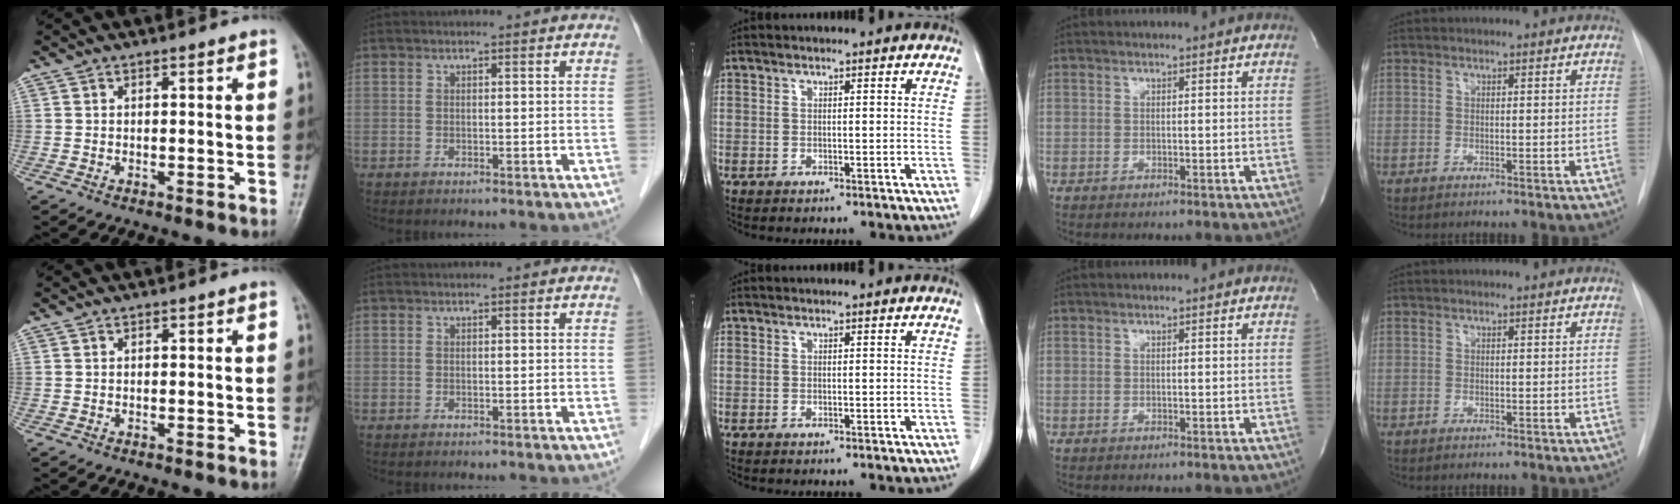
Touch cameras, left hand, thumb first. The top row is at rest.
{}